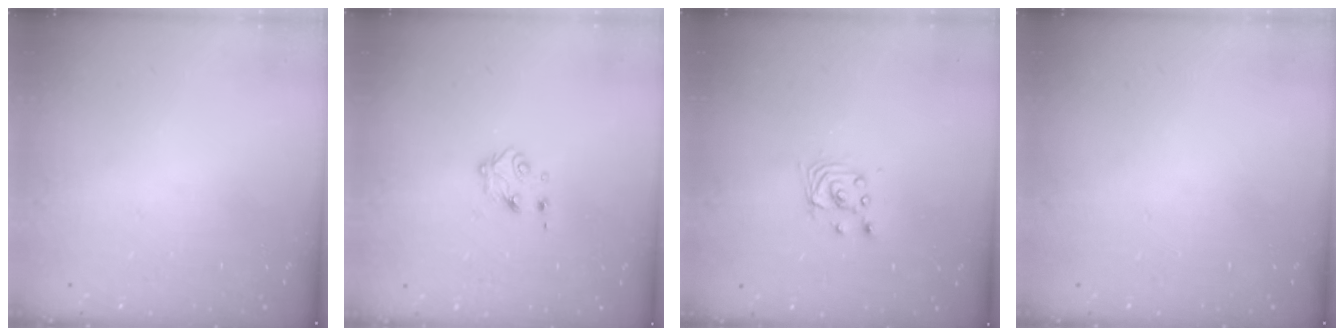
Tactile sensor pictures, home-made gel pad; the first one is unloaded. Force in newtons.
{"total": 4.6, "press": 4.5, "slide": 0.6}
{"total": 2.9, "press": 2.9, "slide": 0.0}
{"total": 0.0}